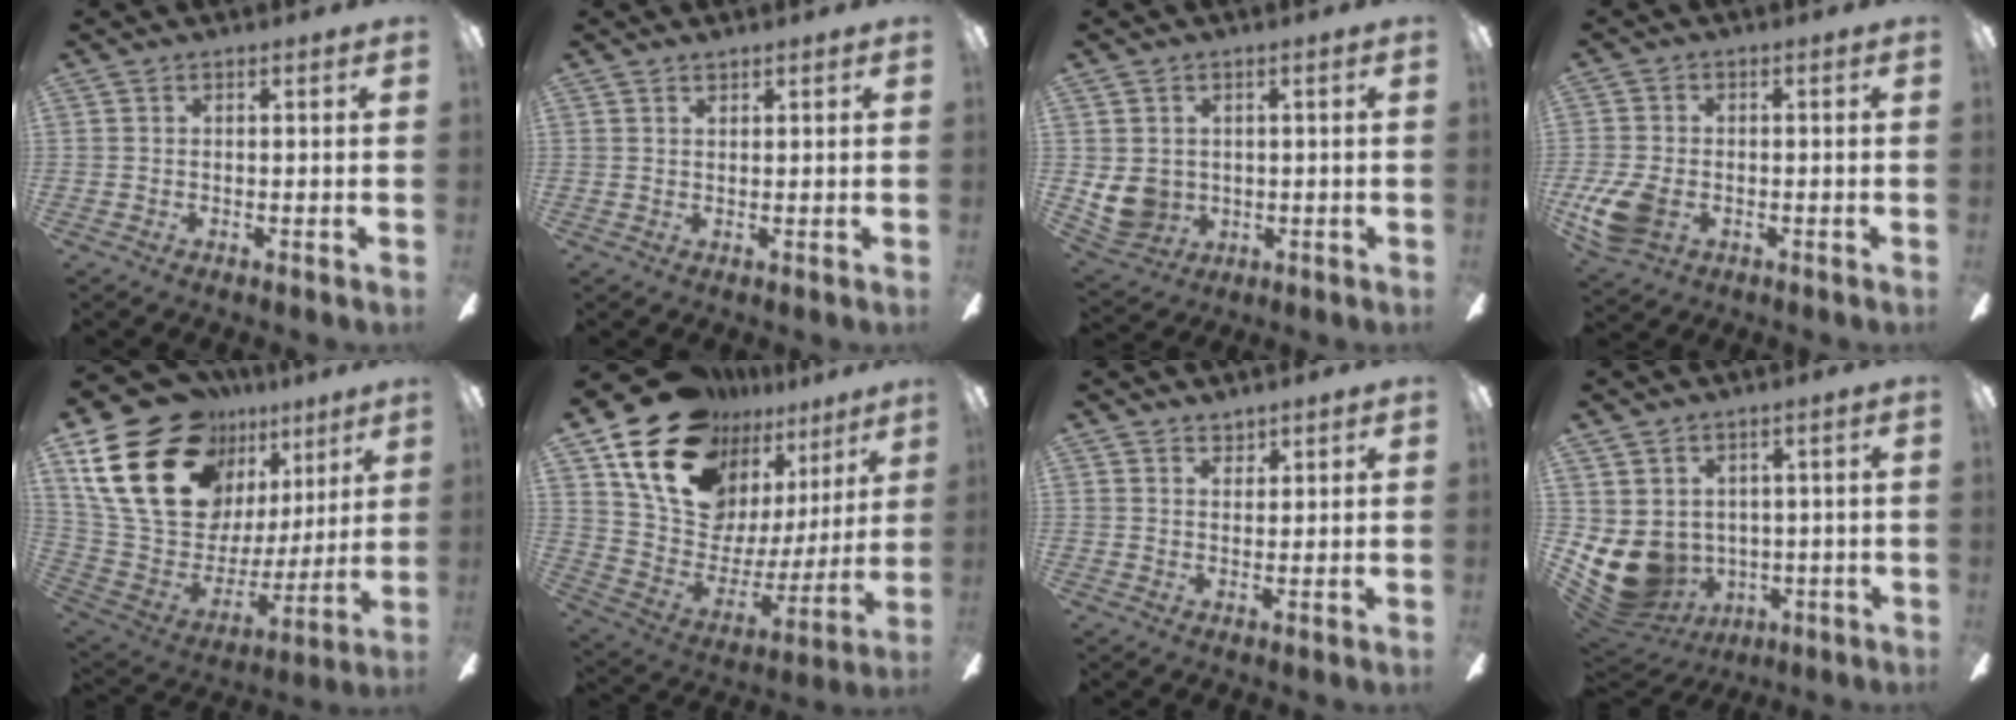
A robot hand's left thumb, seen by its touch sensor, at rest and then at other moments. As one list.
[{"total": 0.9, "force": [0.8, 0.4, 0.1], "torque": [-0.004, 0.000, 0.016]}, {"total": 7.2, "force": [0.8, 6.6, 2.7], "torque": [-0.073, -0.005, 0.018]}, {"total": 9.1, "force": [-2.8, 6.0, 6.2], "torque": [-0.146, 0.000, -0.048]}, {"total": 27.0, "force": [13.5, 17.6, 15.4], "torque": [-0.310, -0.072, 0.268]}, {"total": 21.9, "force": [14.8, 13.1, 9.4], "torque": [-0.167, -0.095, 0.282]}, {"total": 2.5, "force": [2.2, 1.1, 0.2], "torque": [0.011, -0.014, 0.039]}, {"total": 10.7, "force": [-0.9, 9.2, 5.2], "torque": [-0.144, -0.014, -0.011]}]